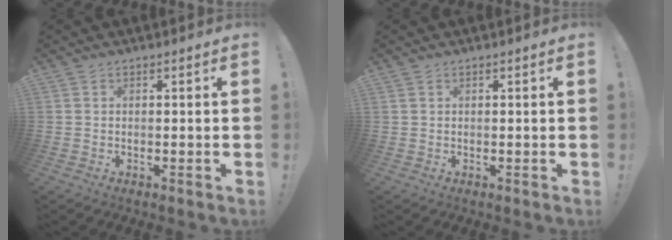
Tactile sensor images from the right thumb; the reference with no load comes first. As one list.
[{"total": 0.5, "force": [0.3, 0.4, 0.2], "torque": [-0.006, 0.002, 0.007]}]